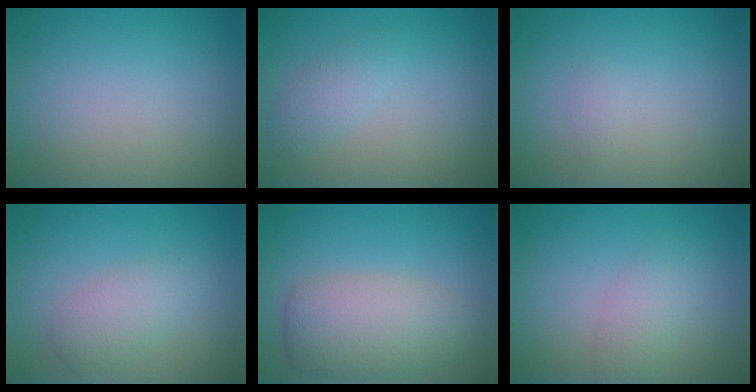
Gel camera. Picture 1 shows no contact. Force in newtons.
{"total": 1.7, "press": 1.7, "slide": 0.1}
{"total": 0.5, "press": 0.5, "slide": 0.1}
{"total": 2.9, "press": 2.9, "slide": 0.1}
{"total": 5.6, "press": 5.6, "slide": 0.3}
{"total": 2.3, "press": 2.3, "slide": 0.1}